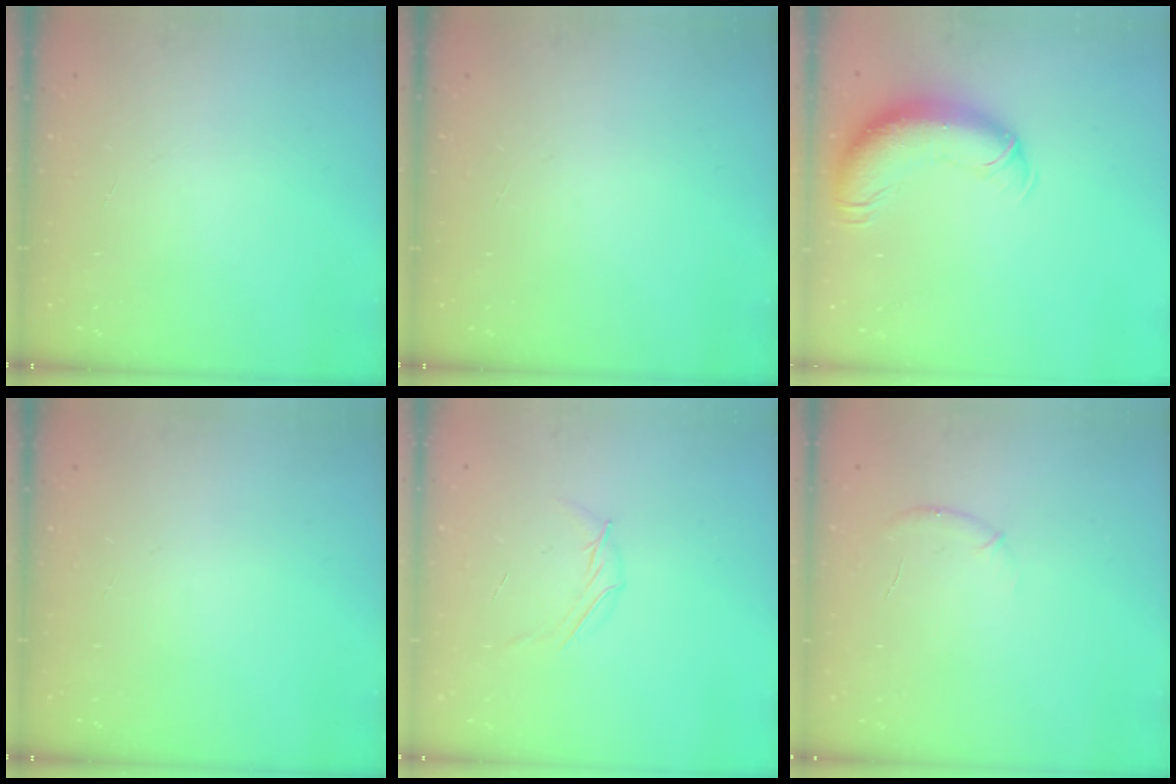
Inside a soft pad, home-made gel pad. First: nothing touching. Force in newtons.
{"total": 0.0}
{"total": 13.5, "press": 13.1, "slide": 3.5}
{"total": 0.0}
{"total": 5.2, "press": 5.1, "slide": 1.0}
{"total": 5.8, "press": 5.4, "slide": 2.2}